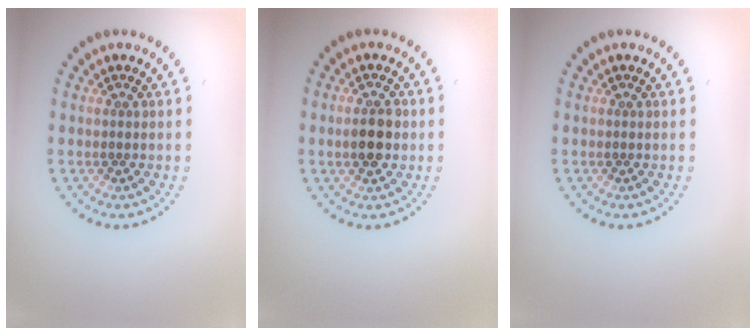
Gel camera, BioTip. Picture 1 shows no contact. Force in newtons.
{"total": 2.9, "press": 2.9, "slide": 0.1}
{"total": 0.0}